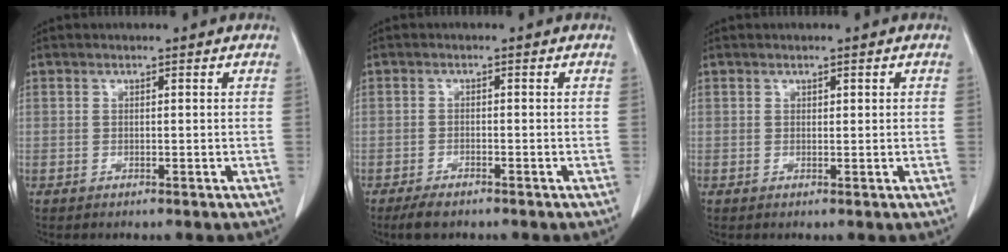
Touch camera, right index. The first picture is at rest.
{"total": 3.3, "force": [-2.6, 0.9, 1.8], "torque": [-0.035, -0.005, -0.042]}
{"total": 0.8, "force": [0.3, 0.3, 0.6], "torque": [-0.008, 0.001, 0.006]}